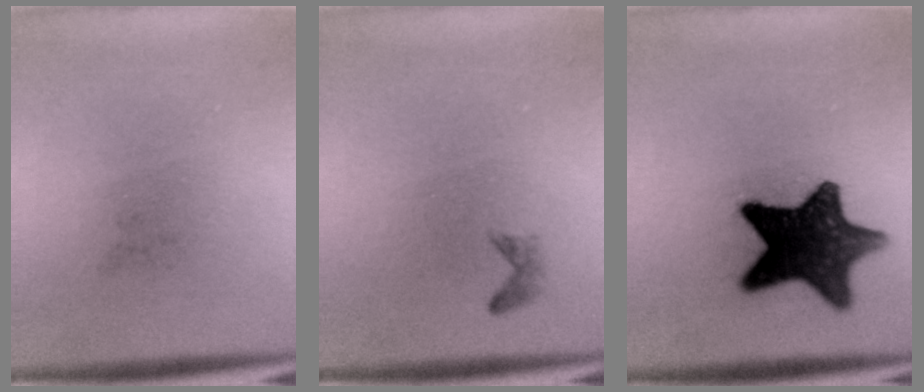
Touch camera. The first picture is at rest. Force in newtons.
{"total": 0.7}
{"total": 13.1}